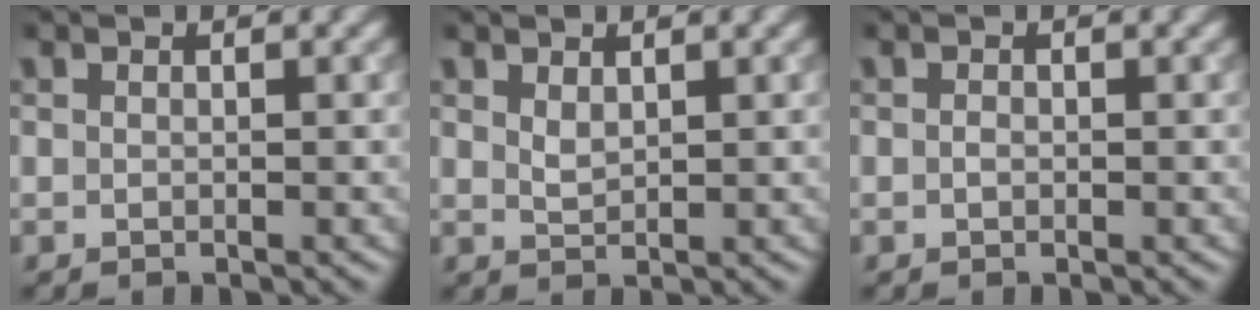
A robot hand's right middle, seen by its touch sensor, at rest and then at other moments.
{"total": 1.2, "force": [0.8, 0.6, 0.7], "torque": [-0.017, 0.000, 0.020]}
{"total": 0.5, "force": [-0.1, 0.4, 0.3], "torque": [-0.007, -0.001, -0.002]}